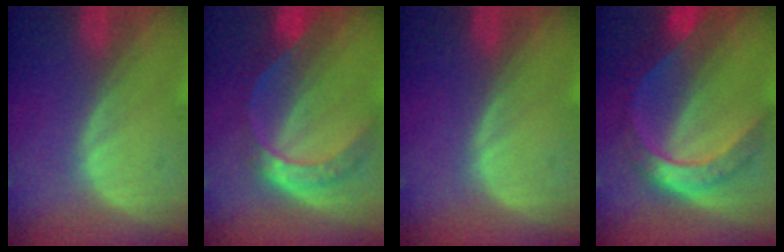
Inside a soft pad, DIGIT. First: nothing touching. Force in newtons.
{"total": 7.7, "press": 6.4, "slide": 4.4}
{"total": 0.0}
{"total": 8.4, "press": 8.4, "slide": 0.8}